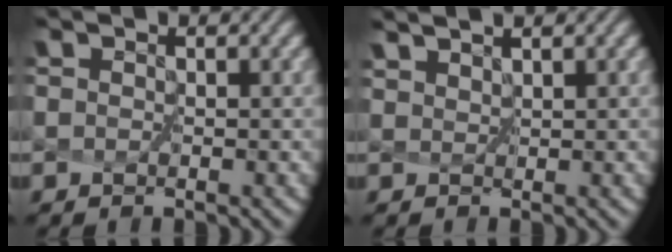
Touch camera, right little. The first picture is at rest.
{"total": 1.4, "force": [1.3, 0.0, 0.2], "torque": [-0.015, 0.005, 0.028]}